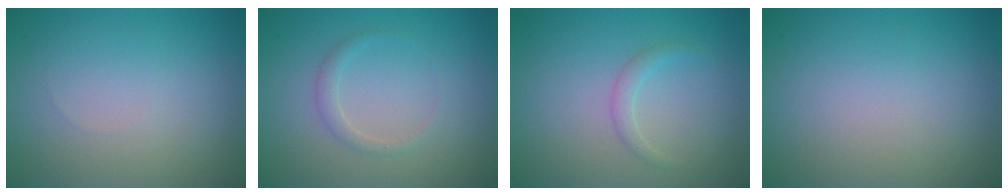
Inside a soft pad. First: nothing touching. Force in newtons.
{"total": 1.1, "press": 1.1, "slide": 0.1}
{"total": 1.2, "press": 1.2, "slide": 0.1}
{"total": 0.0}